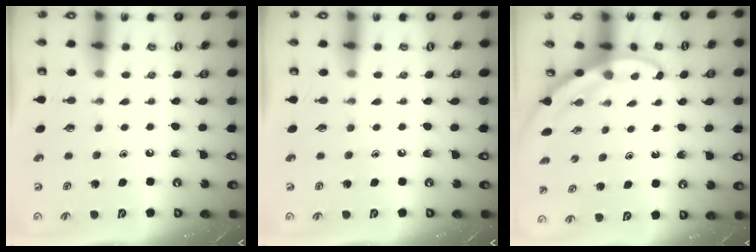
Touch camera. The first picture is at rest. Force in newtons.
{"total": 0.0}
{"total": 3.5, "press": 3.5, "slide": 0.1}